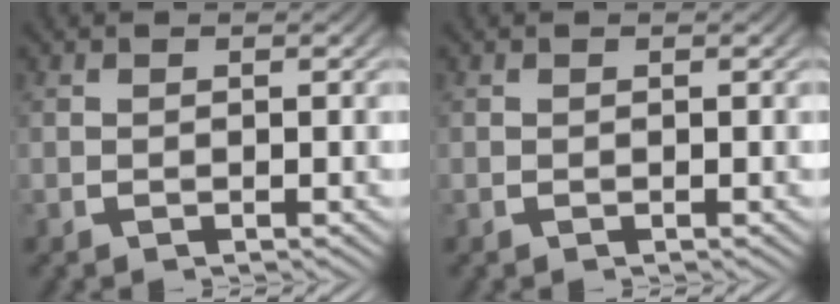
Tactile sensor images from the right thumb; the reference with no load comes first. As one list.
[{"total": 0.0}]